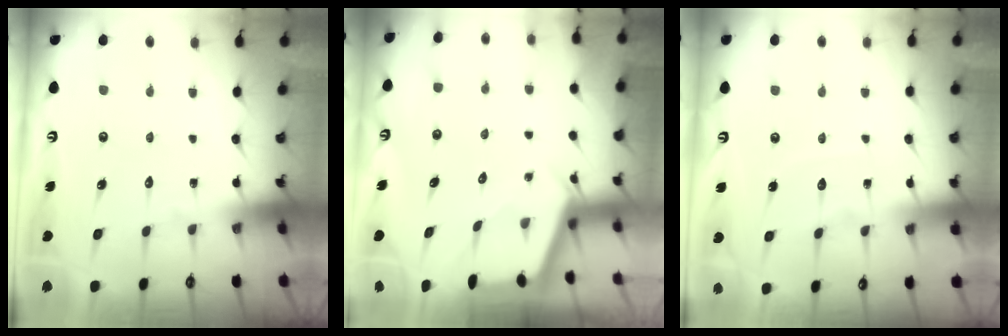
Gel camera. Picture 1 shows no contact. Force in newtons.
{"total": 2.0, "press": 2.0, "slide": 0.3}
{"total": 4.5, "press": 4.4, "slide": 0.7}